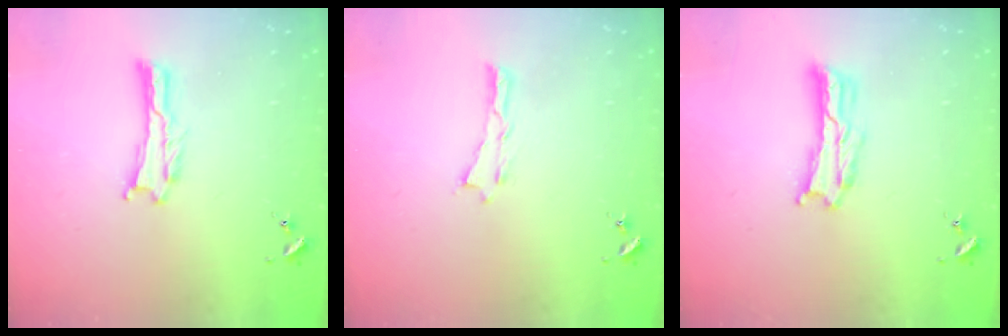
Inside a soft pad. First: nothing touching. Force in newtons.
{"total": 0.0}
{"total": 1.0, "press": 1.0, "slide": 0.2}